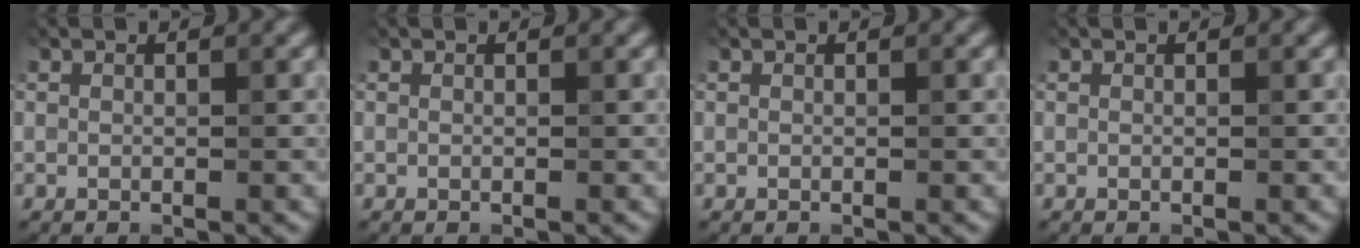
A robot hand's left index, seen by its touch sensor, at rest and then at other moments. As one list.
[{"total": 0.0}, {"total": 0.0}, {"total": 0.0}]